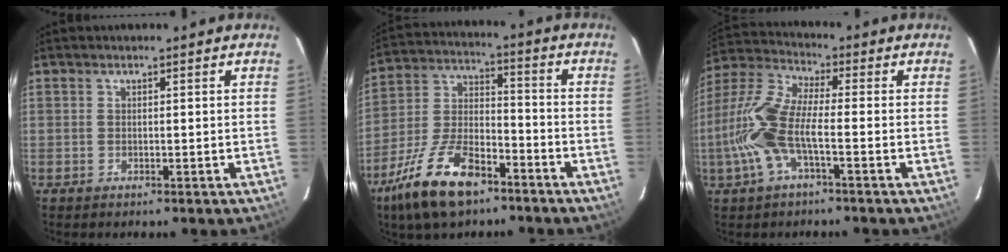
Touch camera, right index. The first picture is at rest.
{"total": 16.7, "force": [-10.8, 7.0, 10.7], "torque": [-0.233, -0.007, -0.197]}
{"total": 12.1, "force": [-3.3, 3.3, 11.2], "torque": [-0.255, 0.003, -0.068]}